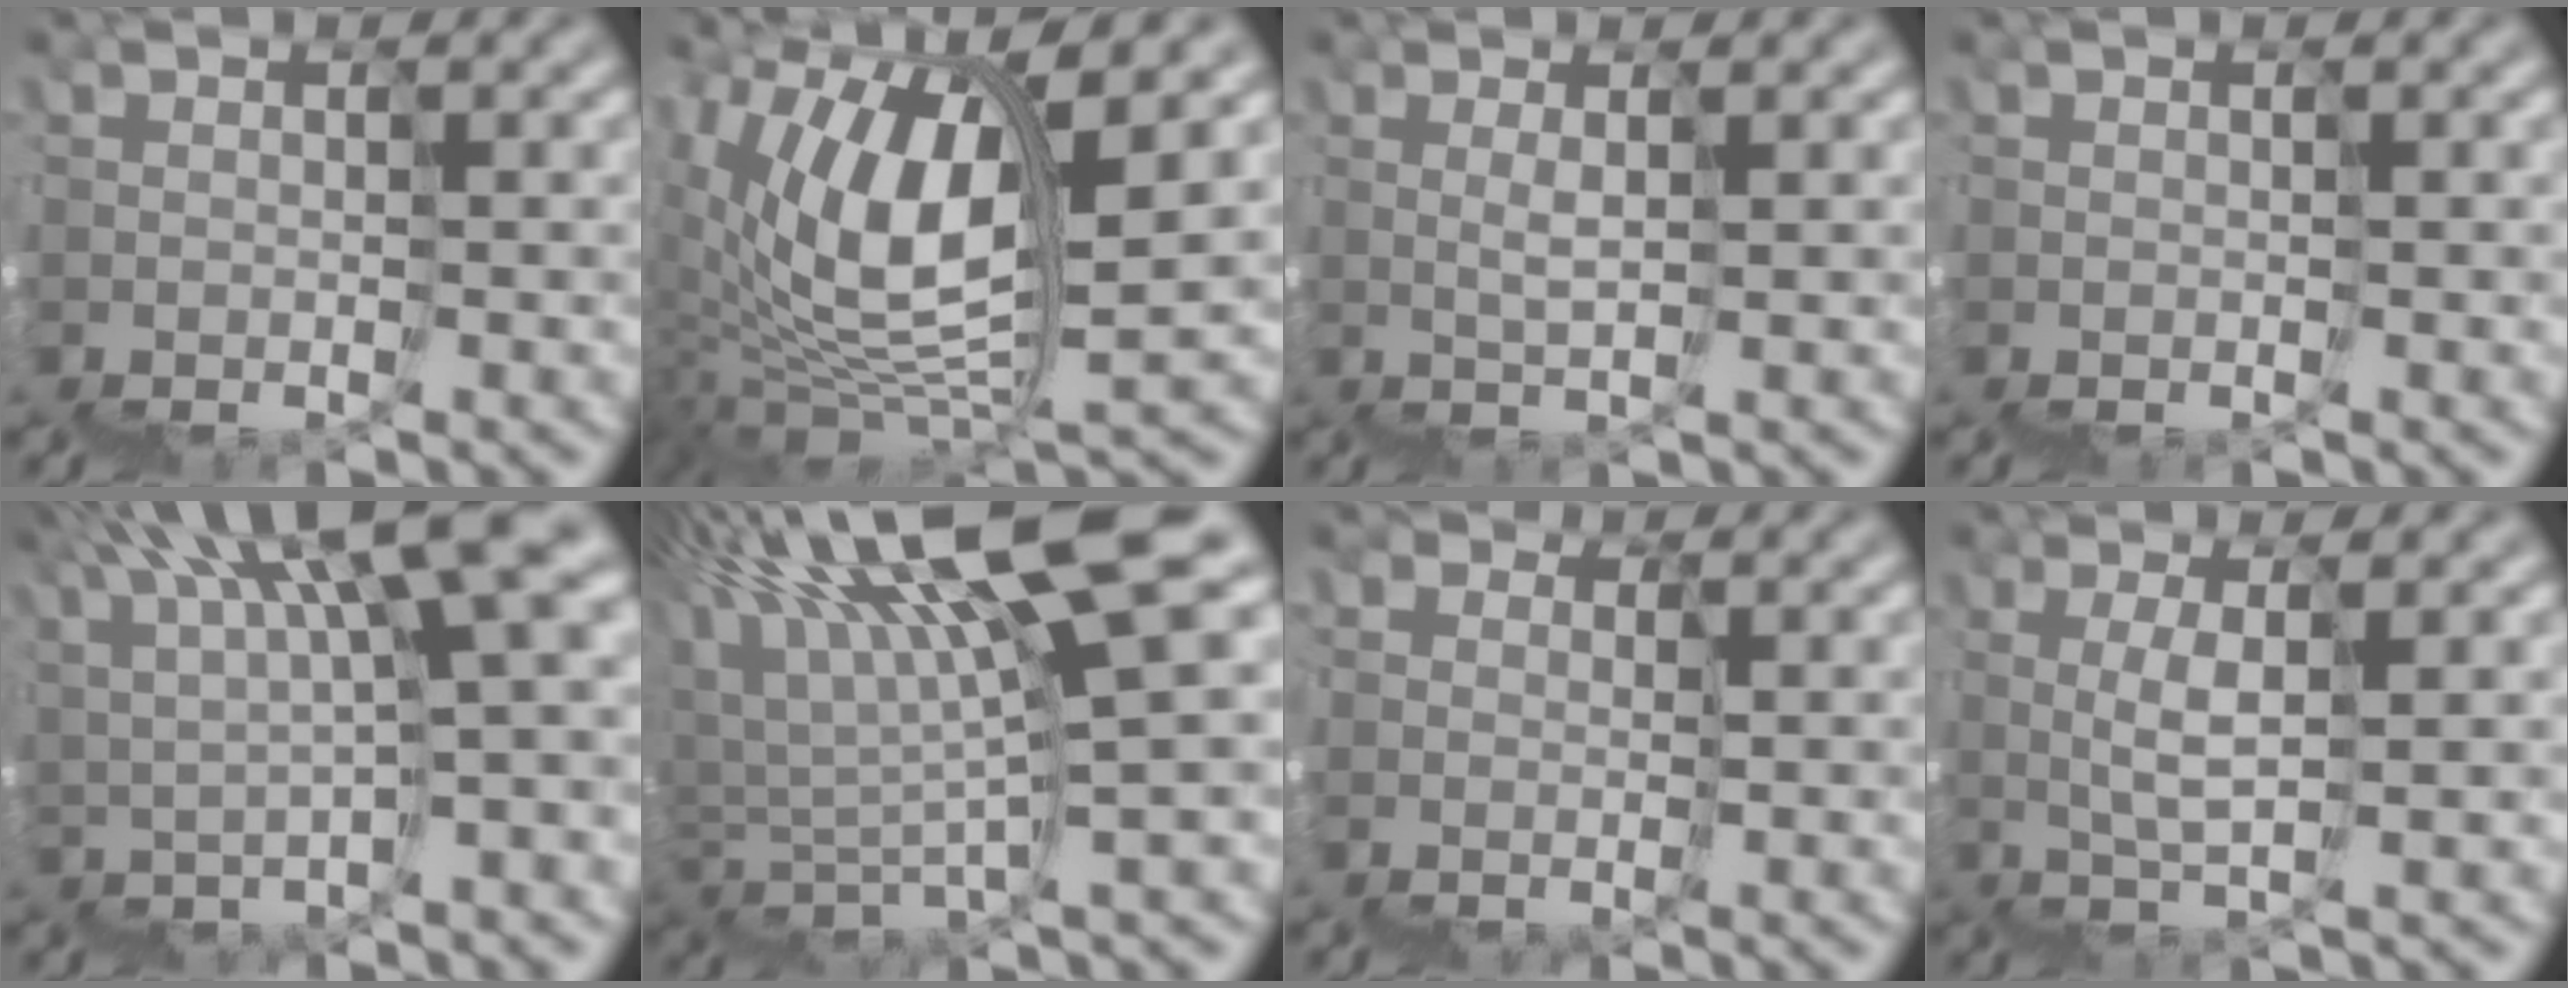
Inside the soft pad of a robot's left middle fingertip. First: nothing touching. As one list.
[{"total": 7.6, "force": [5.9, 1.3, 4.6], "torque": [-0.113, 0.036, 0.103]}, {"total": 3.9, "force": [3.1, -1.6, -1.9], "torque": [0.054, 0.040, 0.048]}, {"total": 0.0}, {"total": 11.0, "force": [7.6, 0.8, 7.9], "torque": [-0.134, 0.055, 0.142]}, {"total": 10.3, "force": [7.2, -0.6, 7.4], "torque": [-0.135, 0.045, 0.129]}, {"total": 3.1, "force": [0.4, 3.0, -0.1], "torque": [0.001, 0.015, 0.009]}, {"total": 4.5, "force": [3.0, -2.4, -2.3], "torque": [0.038, 0.039, 0.043]}]